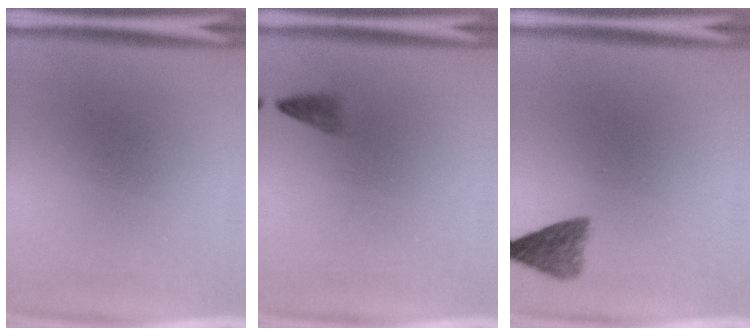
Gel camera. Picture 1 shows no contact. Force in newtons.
{"total": 1.2}
{"total": 3.6}